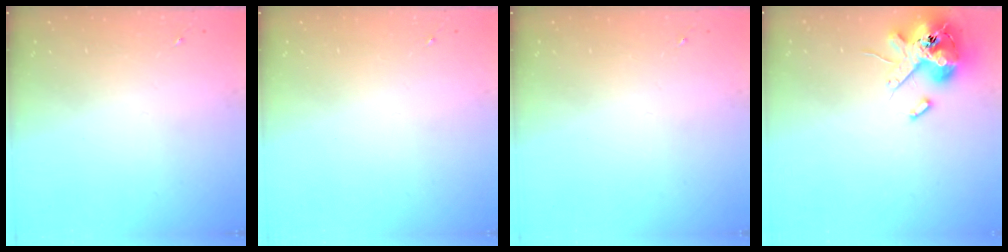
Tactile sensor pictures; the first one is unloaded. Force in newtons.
{"total": 0.0}
{"total": 0.0}
{"total": 14.9, "press": 14.7, "slide": 2.3}